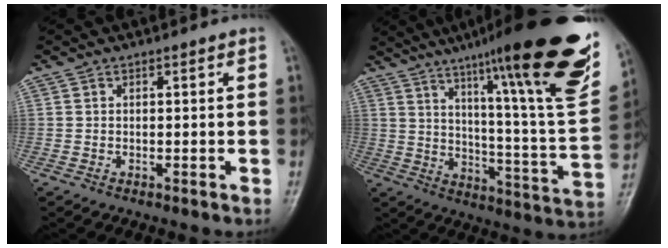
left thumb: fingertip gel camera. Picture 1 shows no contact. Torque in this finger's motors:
{"motor_torque": [1.69, 0.24, 1.64, -1.13, 0.45]}